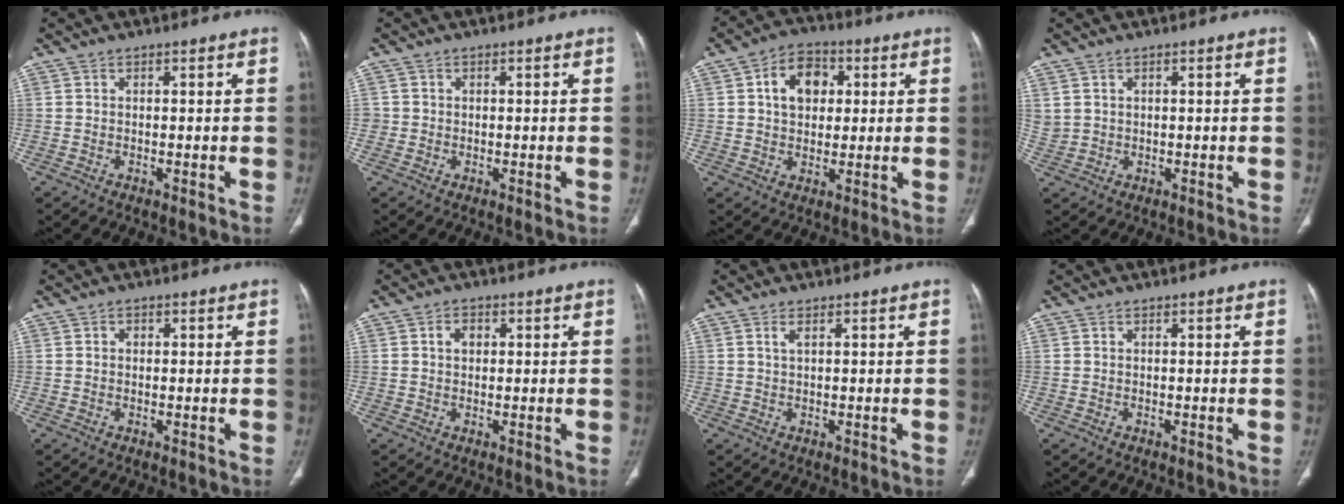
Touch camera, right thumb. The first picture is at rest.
{"total": 1.1, "force": [-0.1, 1.1, 0.0], "torque": [0.006, 0.005, -0.003]}
{"total": 9.5, "force": [2.3, 7.0, 6.1], "torque": [-0.070, 0.007, 0.033]}
{"total": 2.0, "force": [1.1, 1.5, 0.7], "torque": [-0.013, -0.001, 0.030]}
{"total": 0.8, "force": [0.1, 0.7, 0.4], "torque": [-0.001, 0.003, -0.001]}
{"total": 2.4, "force": [0.5, 1.8, 1.4], "torque": [-0.015, 0.007, 0.009]}
{"total": 1.3, "force": [0.6, 0.5, 1.1], "torque": [-0.026, 0.002, 0.015]}
{"total": 0.0}